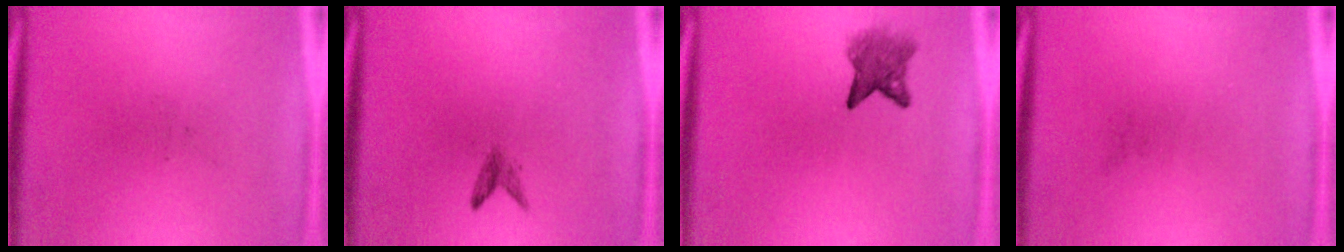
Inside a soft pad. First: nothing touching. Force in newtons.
{"total": 1.3}
{"total": 3.9}
{"total": 0.0}